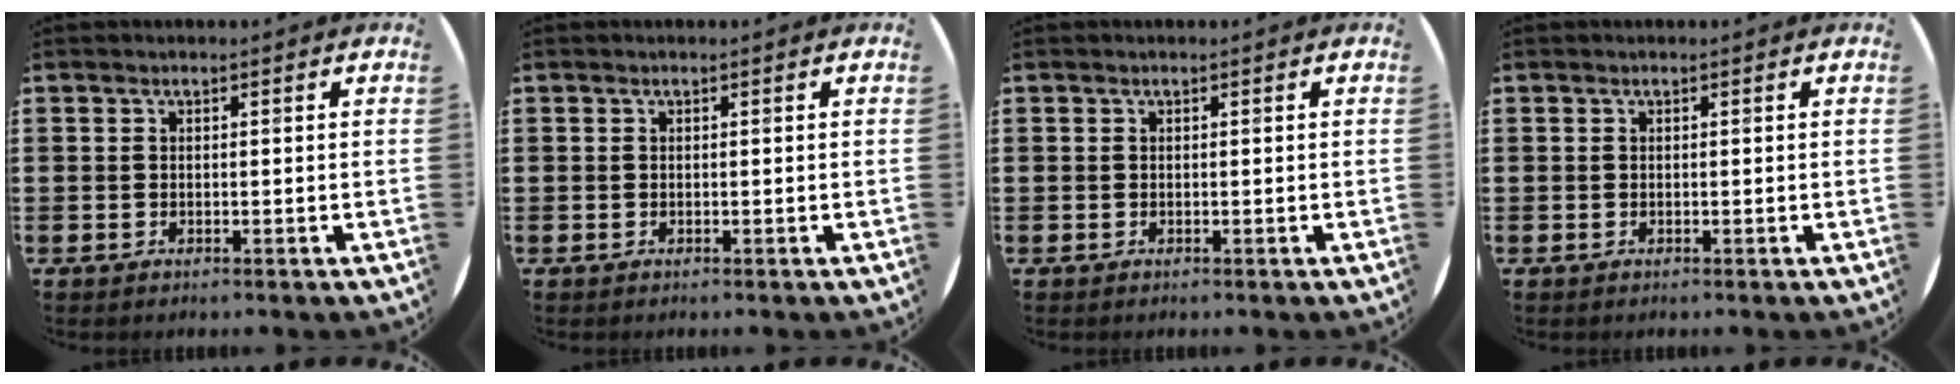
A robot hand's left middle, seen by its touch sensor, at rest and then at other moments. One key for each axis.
{"total": 0.0}
{"total": 0.0}
{"total": 0.0}